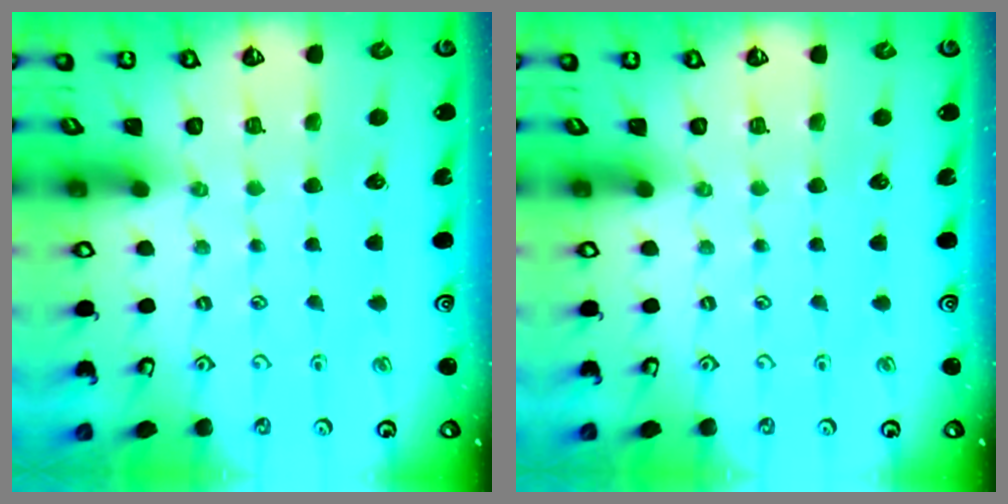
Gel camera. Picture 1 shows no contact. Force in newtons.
{"total": 0.0}